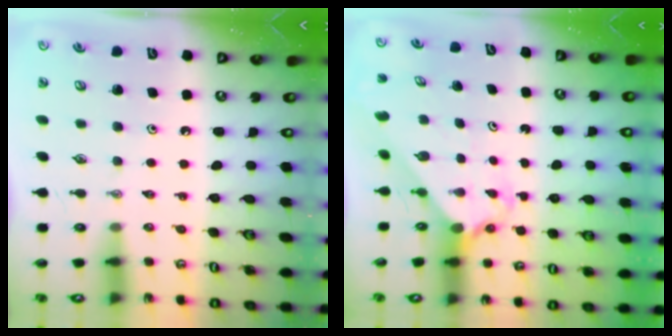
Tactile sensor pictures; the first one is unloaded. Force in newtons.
{"total": 2.1, "press": 2.1, "slide": 0.2}